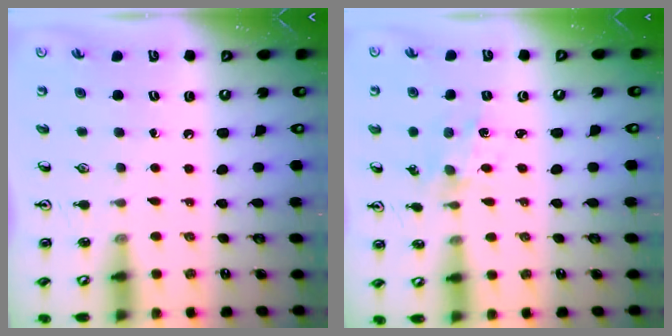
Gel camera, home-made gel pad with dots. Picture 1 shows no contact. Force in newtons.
{"total": 1.6, "press": 1.5, "slide": 0.1}